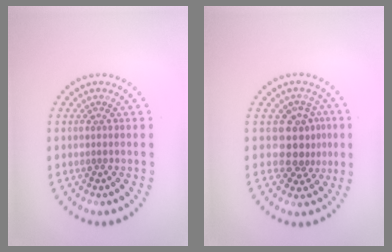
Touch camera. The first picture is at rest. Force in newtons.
{"total": 3.4, "press": 3.0, "slide": 1.6}